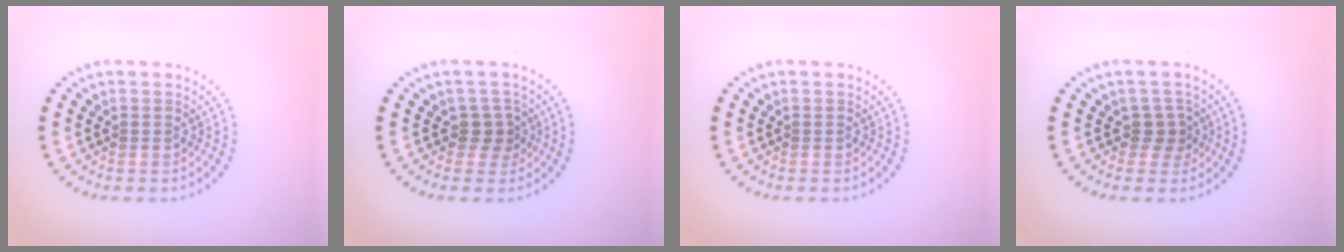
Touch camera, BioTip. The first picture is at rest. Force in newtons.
{"total": 1.6, "press": 1.2, "slide": 1.0}
{"total": 0.0}
{"total": 1.6, "press": 1.3, "slide": 1.0}